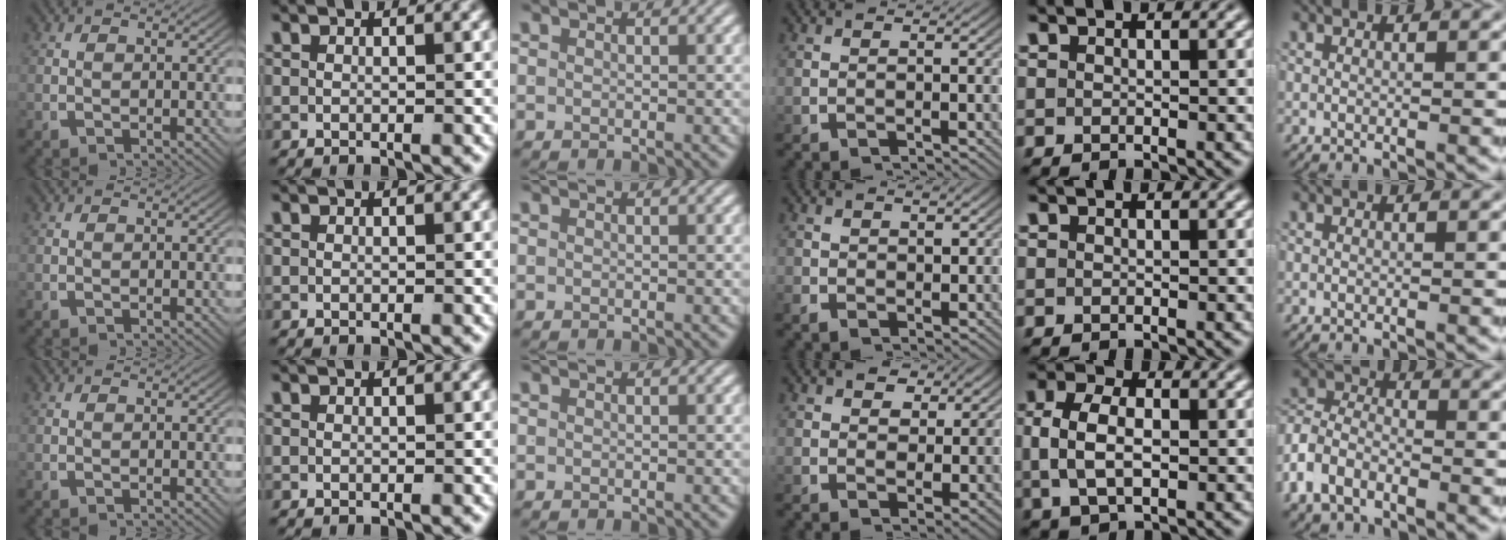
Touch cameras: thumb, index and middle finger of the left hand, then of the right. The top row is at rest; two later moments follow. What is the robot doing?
{"motion": "lift_and_place", "object": "shorts"}